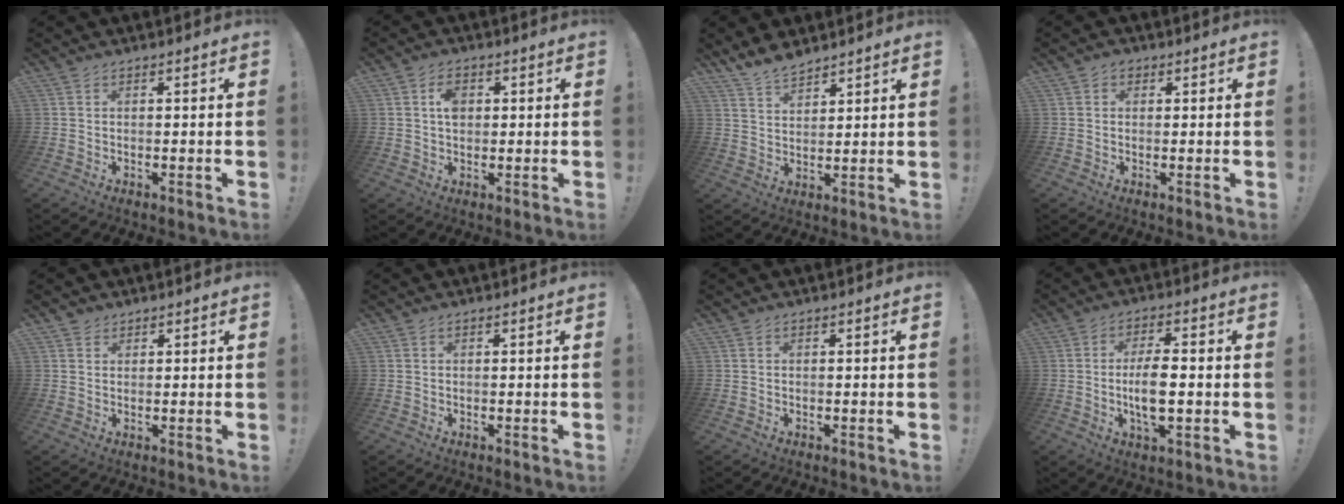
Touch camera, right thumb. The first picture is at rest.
{"total": 4.7, "force": [1.0, 3.4, 3.2], "torque": [-0.041, 0.000, 0.015]}
{"total": 7.7, "force": [6.8, 2.8, 2.3], "torque": [-0.038, -0.041, 0.128]}
{"total": 1.6, "force": [0.2, 1.4, 0.7], "torque": [-0.007, 0.002, 0.002]}
{"total": 2.1, "force": [1.7, 1.2, 0.1], "torque": [0.003, -0.005, 0.029]}
{"total": 0.0}
{"total": 0.0}
{"total": 8.9, "force": [-0.9, 3.1, 8.4], "torque": [-0.154, -0.005, -0.024]}